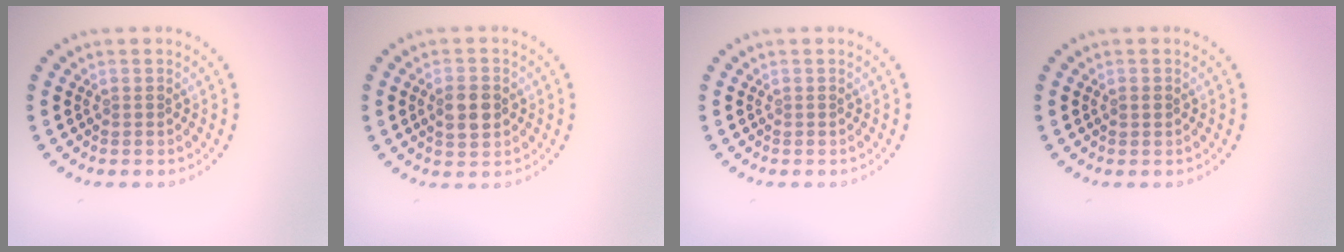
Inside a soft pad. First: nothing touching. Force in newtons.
{"total": 3.4, "press": 3.4, "slide": 0.1}
{"total": 0.0}
{"total": 0.9, "press": 0.9, "slide": 0.1}